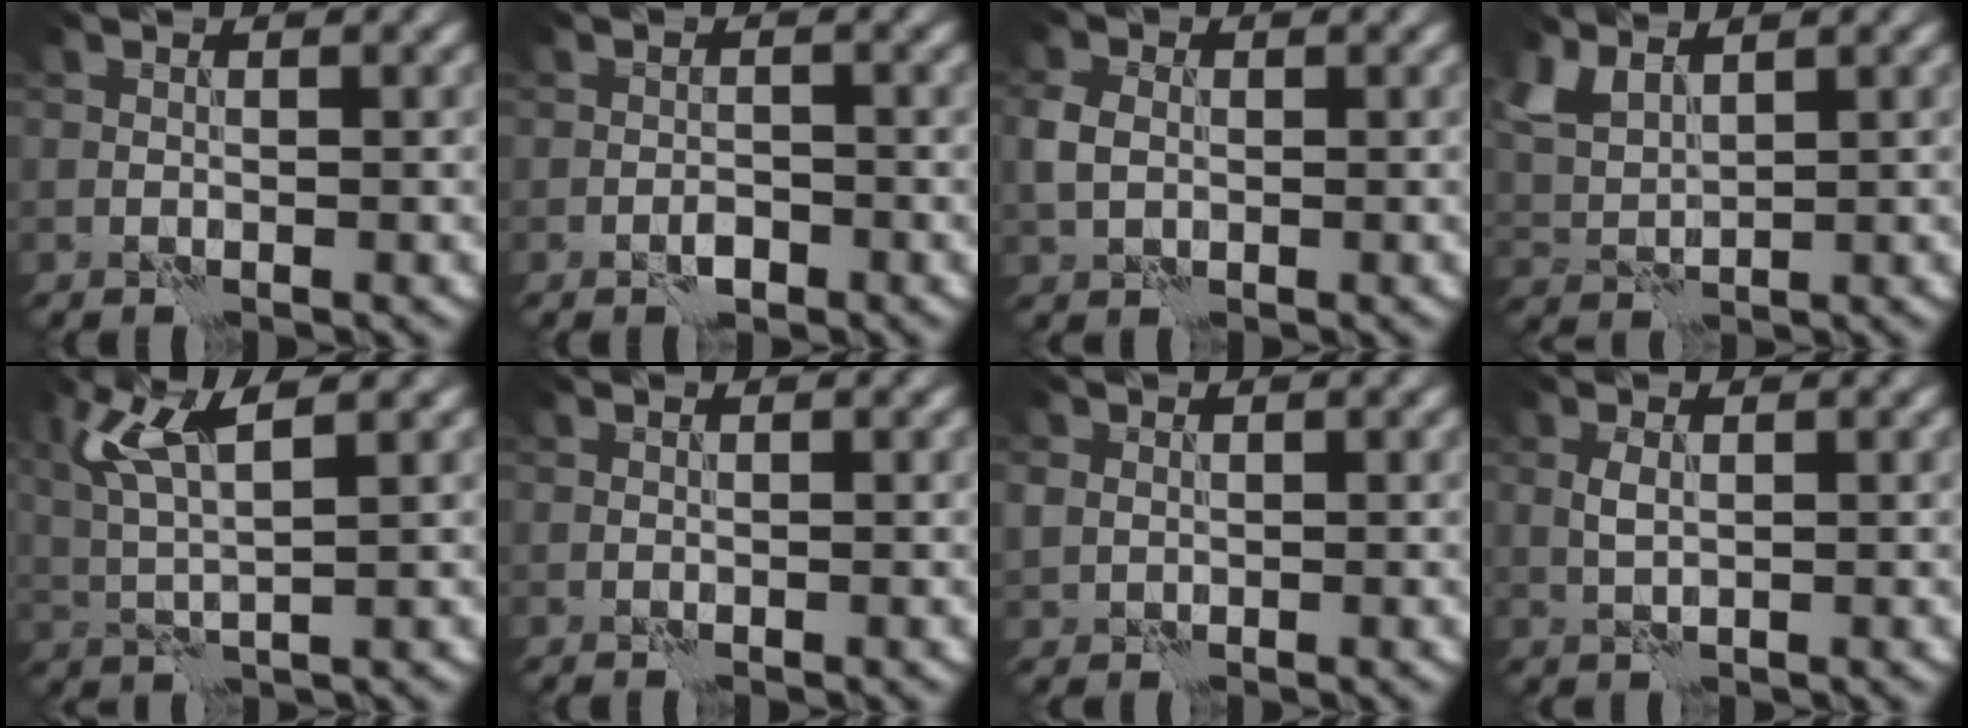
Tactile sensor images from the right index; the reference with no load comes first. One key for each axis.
{"total": 1.3, "fx": -0.9, "fy": 0.5, "fz": 0.7, "tx": -0.010, "ty": 0.006, "tz": -0.019}
{"total": 2.7, "fx": 0.0, "fy": 2.1, "fz": 1.7, "tx": -0.043, "ty": 0.006, "tz": -0.006}
{"total": 3.3, "fx": 2.4, "fy": 1.5, "fz": 1.8, "tx": -0.049, "ty": 0.004, "tz": 0.051}
{"total": 6.0, "fx": 2.6, "fy": 1.5, "fz": 5.3, "tx": -0.122, "ty": 0.011, "tz": 0.053}
{"total": 0.0}
{"total": 1.4, "fx": 0.3, "fy": 1.3, "fz": 0.3, "tx": -0.009, "ty": -0.001, "tz": 0.006}
{"total": 1.3, "fx": 0.2, "fy": 0.6, "fz": 1.2, "tx": -0.028, "ty": 0.003, "tz": 0.005}